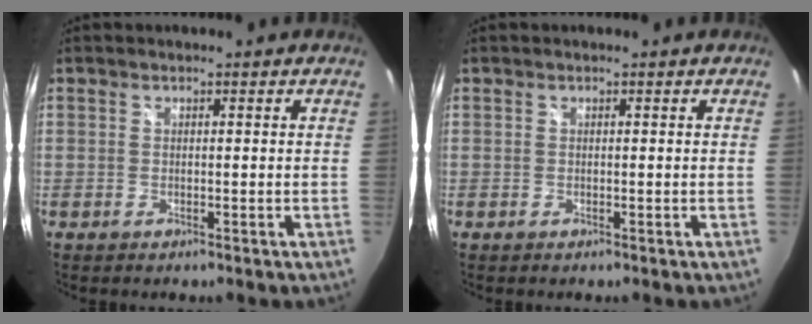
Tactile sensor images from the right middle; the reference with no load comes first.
{"total": 0.0}